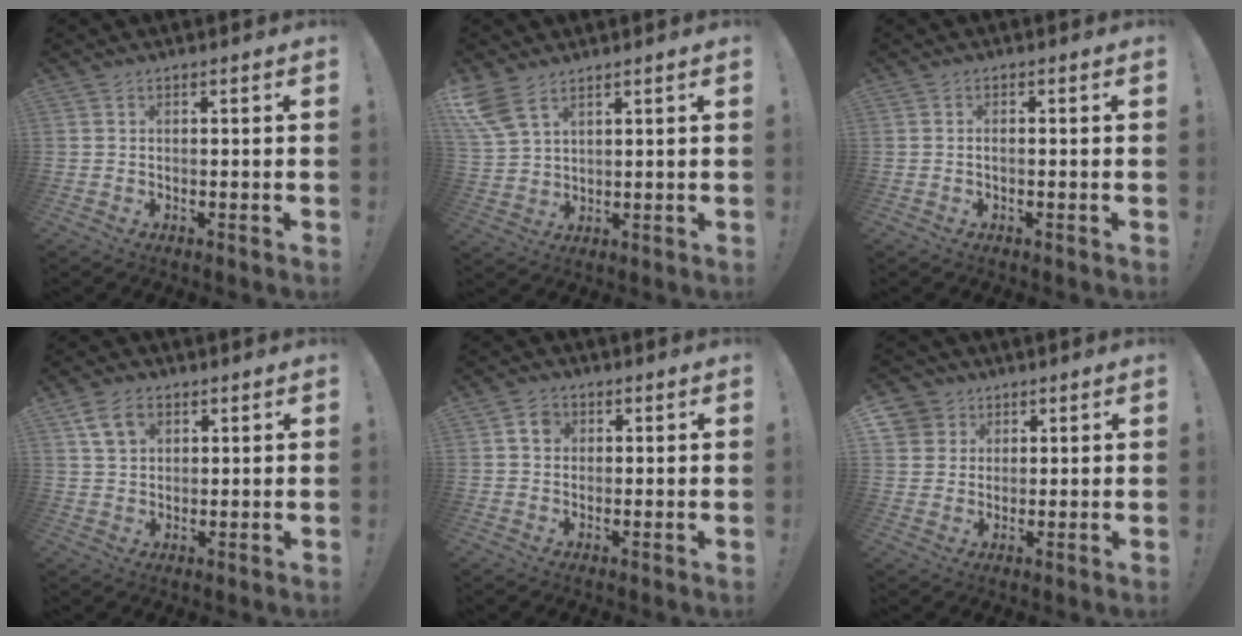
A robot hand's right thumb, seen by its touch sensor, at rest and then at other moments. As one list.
[{"total": 8.0, "force": [5.3, 3.6, 4.8], "torque": [-0.105, -0.018, 0.108]}, {"total": 0.9, "force": [-0.3, 0.1, 0.8], "torque": [-0.015, 0.001, -0.005]}, {"total": 7.2, "force": [3.8, 4.9, 3.8], "torque": [-0.068, -0.004, 0.075]}, {"total": 4.2, "force": [1.3, 3.6, 1.7], "torque": [-0.022, 0.002, 0.023]}, {"total": 6.4, "force": [3.1, 5.6, 0.7], "torque": [-0.011, -0.018, 0.062]}]